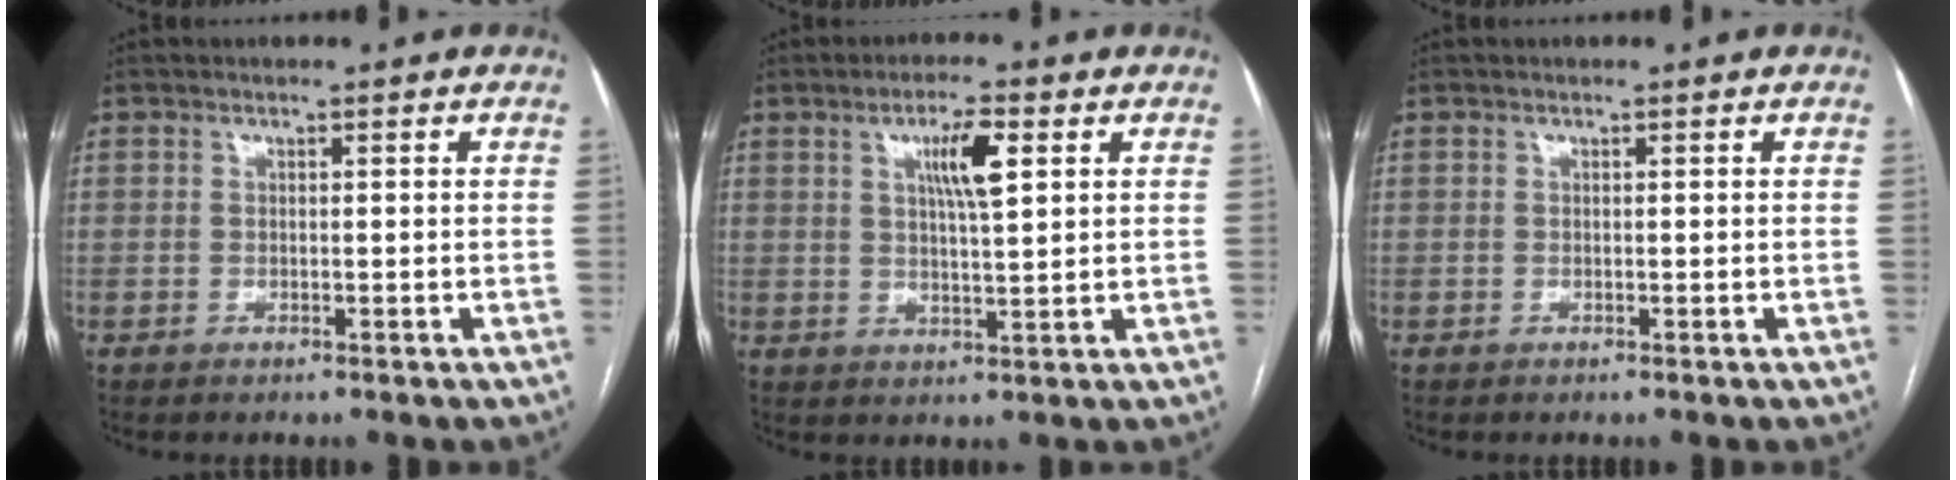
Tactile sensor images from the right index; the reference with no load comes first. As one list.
[{"total": 6.1, "force": [2.3, 0.8, 5.6], "torque": [-0.099, 0.003, 0.040]}, {"total": 0.0}]